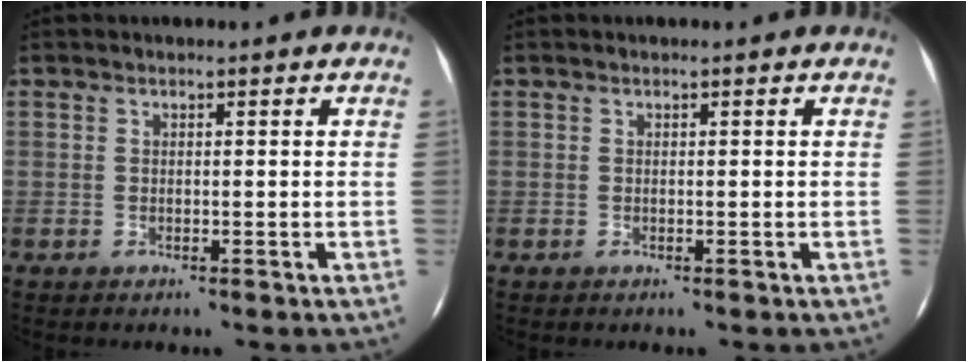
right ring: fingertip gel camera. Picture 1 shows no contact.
{"total": 0.0}